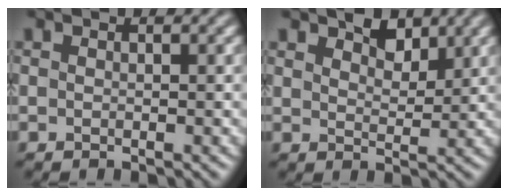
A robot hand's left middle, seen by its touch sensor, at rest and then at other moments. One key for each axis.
{"total": 3.3, "fx": 2.6, "fy": 1.4, "fz": 1.3, "tx": -0.016, "ty": 0.008, "tz": 0.033}